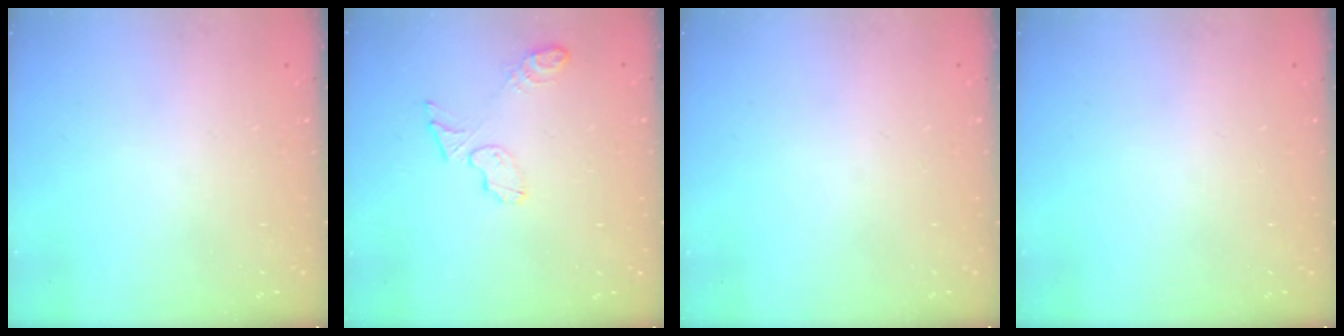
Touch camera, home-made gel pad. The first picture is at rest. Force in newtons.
{"total": 6.9, "press": 6.9, "slide": 0.5}
{"total": 0.0}
{"total": 0.0}